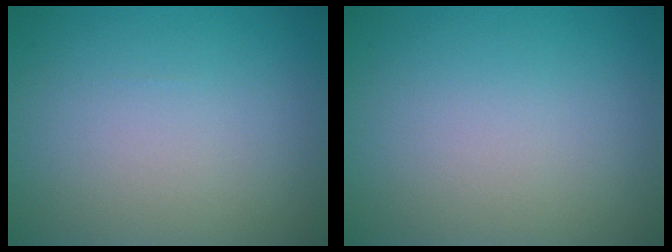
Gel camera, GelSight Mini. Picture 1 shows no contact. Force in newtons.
{"total": 0.0}